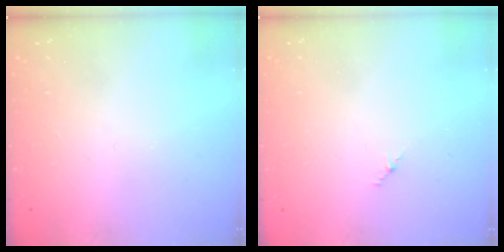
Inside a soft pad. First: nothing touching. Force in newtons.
{"total": 1.2, "press": 1.1, "slide": 0.6}